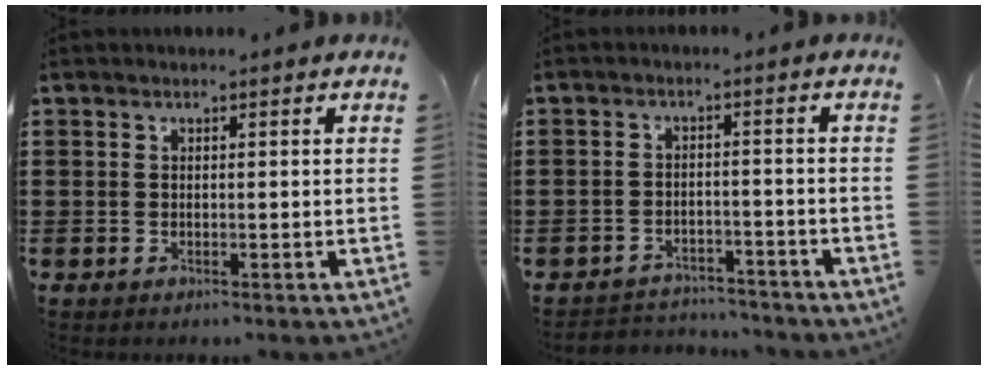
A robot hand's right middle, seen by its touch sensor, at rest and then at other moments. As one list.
[{"total": 3.4, "force": [-3.3, 0.6, -0.2], "torque": [-0.004, 0.001, -0.072]}]